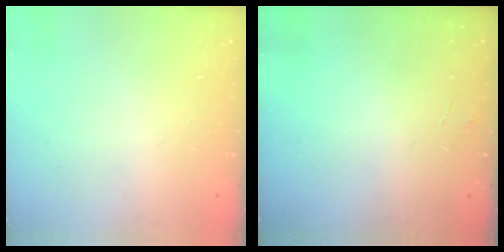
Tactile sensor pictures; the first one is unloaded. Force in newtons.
{"total": 3.6, "press": 3.6, "slide": 0.3}